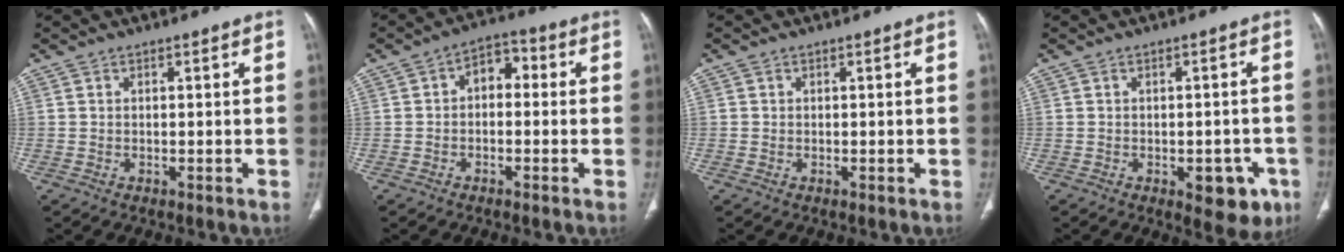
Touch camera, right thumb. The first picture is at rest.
{"total": 5.4, "force": [-0.1, 3.7, 3.9], "torque": [-0.034, 0.024, -0.016]}
{"total": 0.0}
{"total": 7.6, "force": [-3.1, 3.9, 5.7], "torque": [-0.040, 0.008, -0.029]}